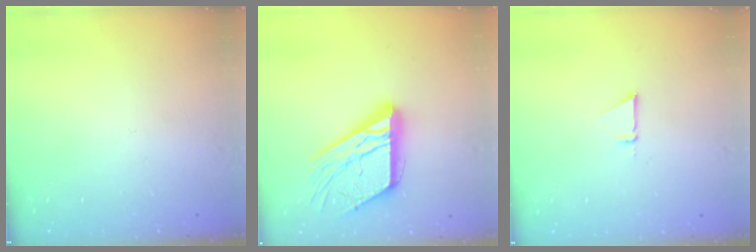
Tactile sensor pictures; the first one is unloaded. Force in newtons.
{"total": 19.7, "press": 19.6, "slide": 1.8}
{"total": 2.5, "press": 2.5, "slide": 0.1}